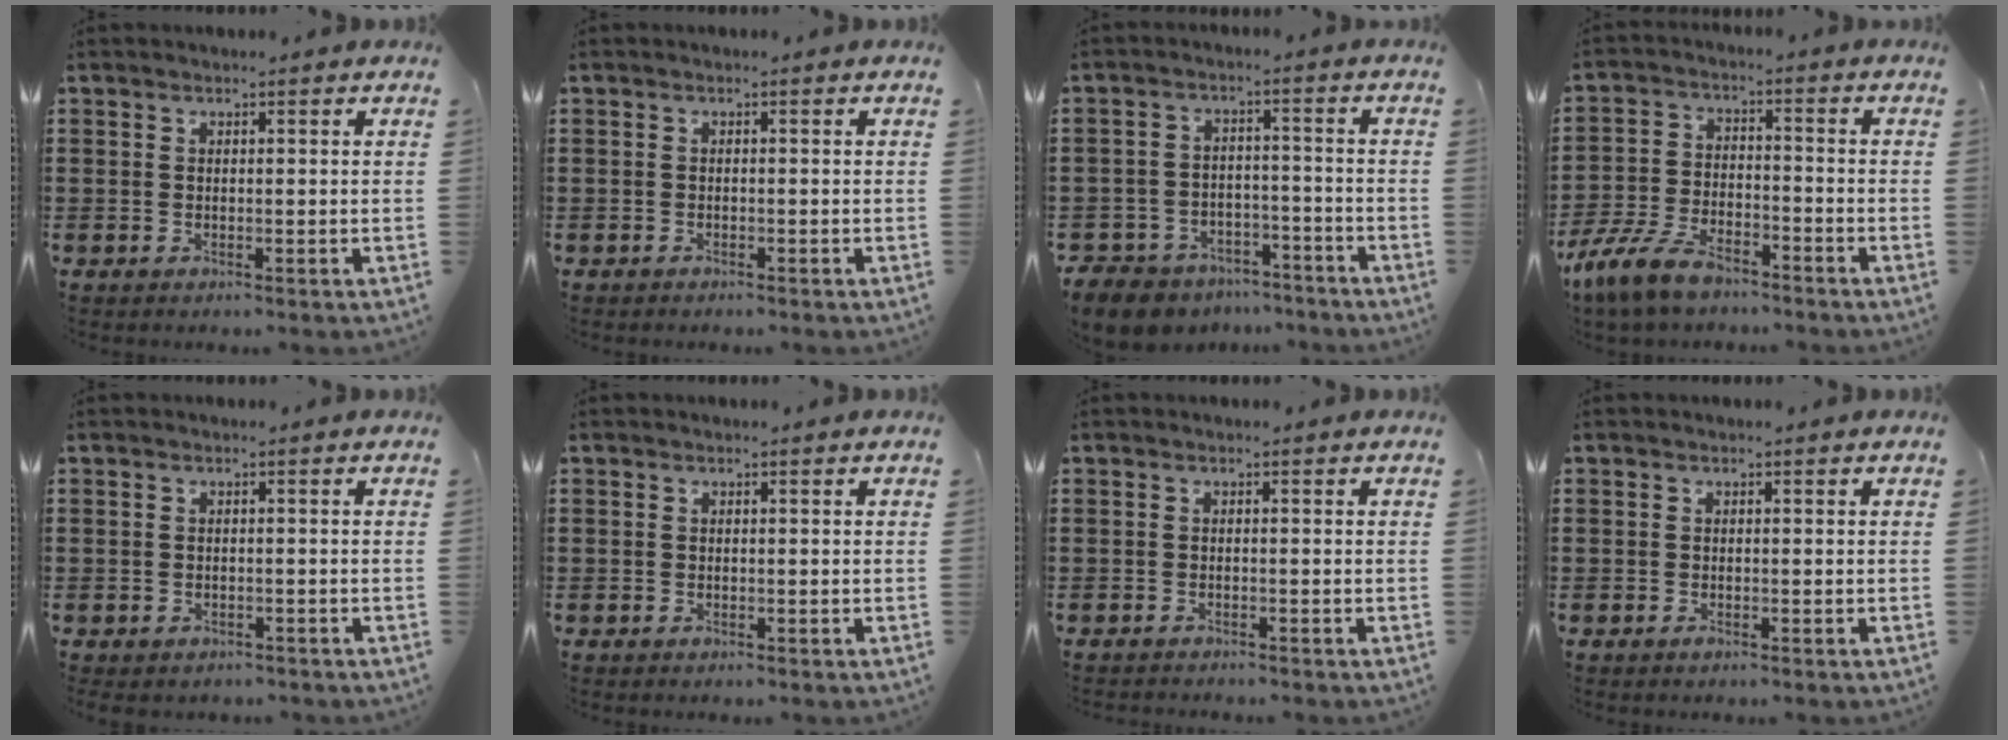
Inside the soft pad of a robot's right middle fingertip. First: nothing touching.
{"total": 0.6, "force": [-0.5, 0.1, 0.1], "torque": [-0.003, -0.001, -0.012]}
{"total": 7.0, "force": [-6.6, 2.0, 1.0], "torque": [-0.038, 0.011, -0.136]}
{"total": 8.4, "force": [-6.6, 2.8, 4.4], "torque": [-0.112, 0.004, -0.132]}
{"total": 0.8, "force": [-0.7, 0.3, 0.0], "torque": [-0.003, 0.001, -0.016]}
{"total": 0.0}
{"total": 0.7, "force": [-0.7, 0.0, 0.1], "torque": [-0.003, -0.002, -0.014]}
{"total": 0.5, "force": [-0.4, 0.2, 0.2], "torque": [-0.005, -0.002, -0.008]}